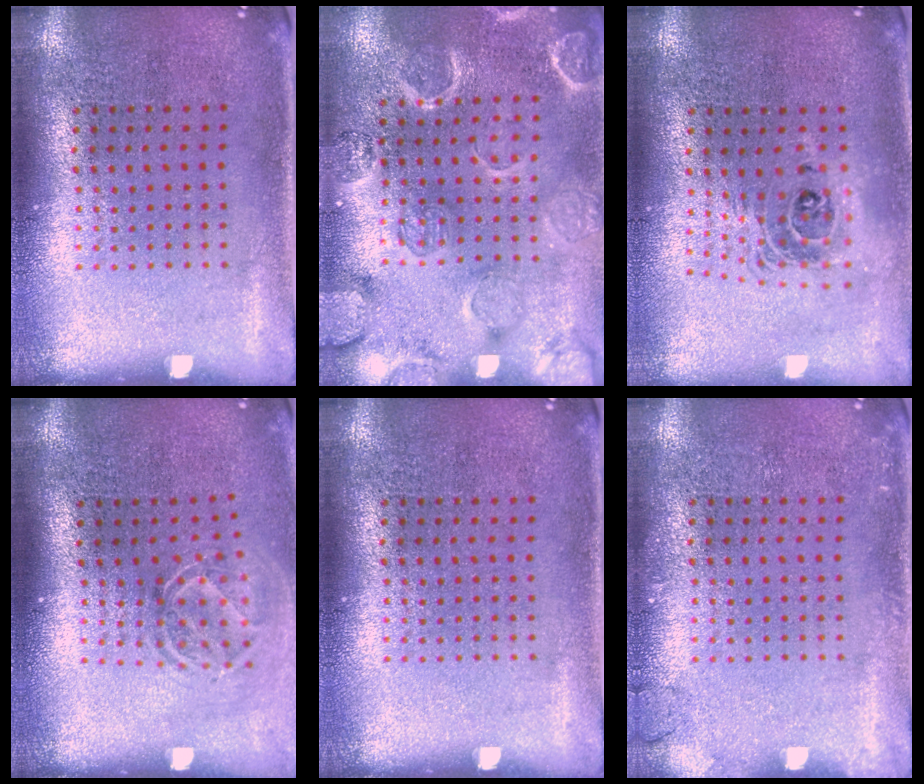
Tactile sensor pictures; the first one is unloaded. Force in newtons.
{"total": 2.5, "press": 2.5, "slide": 0.2}
{"total": 1.7, "press": 1.4, "slide": 1.0}
{"total": 1.7, "press": 1.3, "slide": 1.2}
{"total": 0.0}
{"total": 1.2, "press": 1.2, "slide": 0.2}